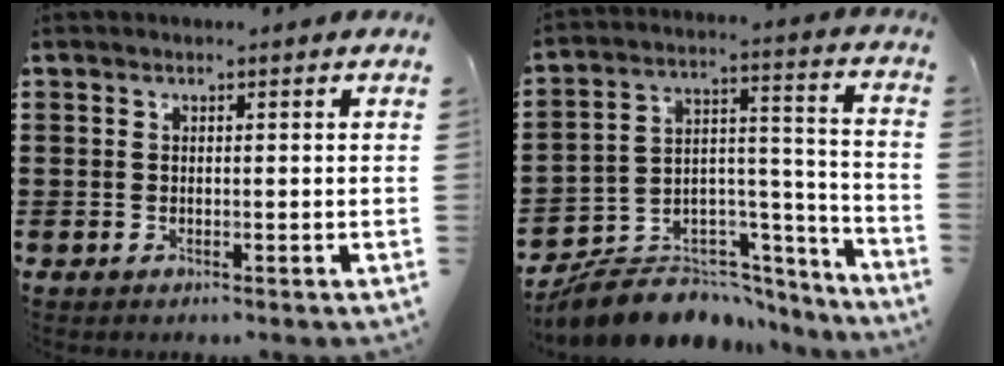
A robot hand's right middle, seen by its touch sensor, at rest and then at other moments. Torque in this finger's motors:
{"motor_torque": [2.14, 0.00, 0.31, 0.00]}